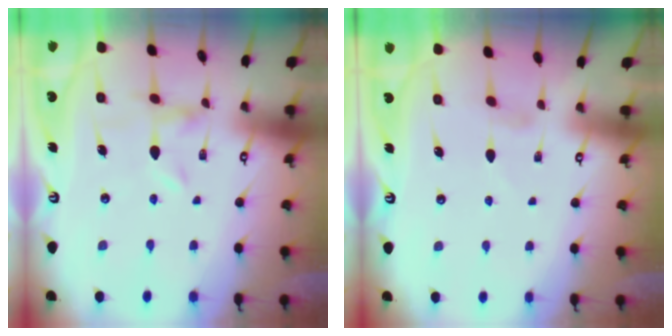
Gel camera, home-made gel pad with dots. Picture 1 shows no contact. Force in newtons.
{"total": 0.9, "press": 0.9, "slide": 0.1}